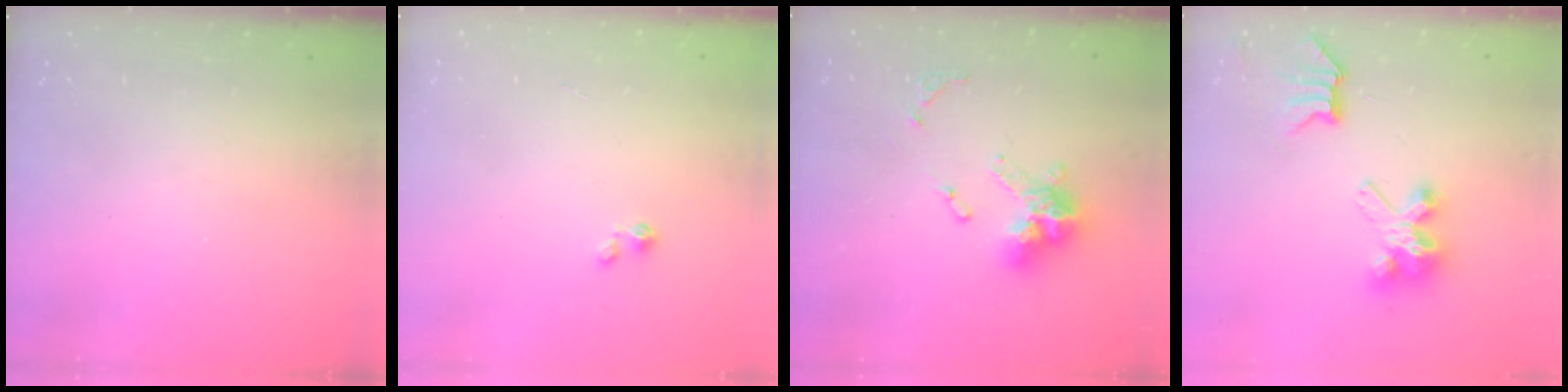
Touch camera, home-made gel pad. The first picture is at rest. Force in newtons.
{"total": 0.0}
{"total": 13.4, "press": 13.3, "slide": 1.4}
{"total": 6.8, "press": 6.8, "slide": 0.2}